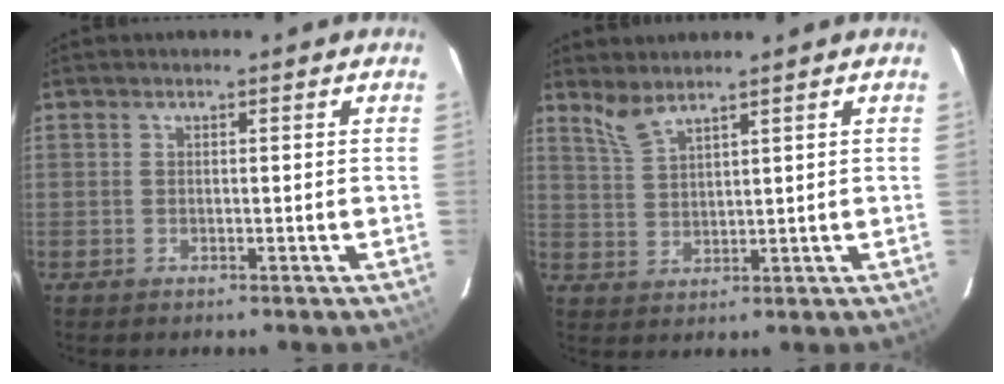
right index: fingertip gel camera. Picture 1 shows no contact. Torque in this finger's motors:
{"motor_torque": [-0.27, 0.23, -0.02, 0.01]}